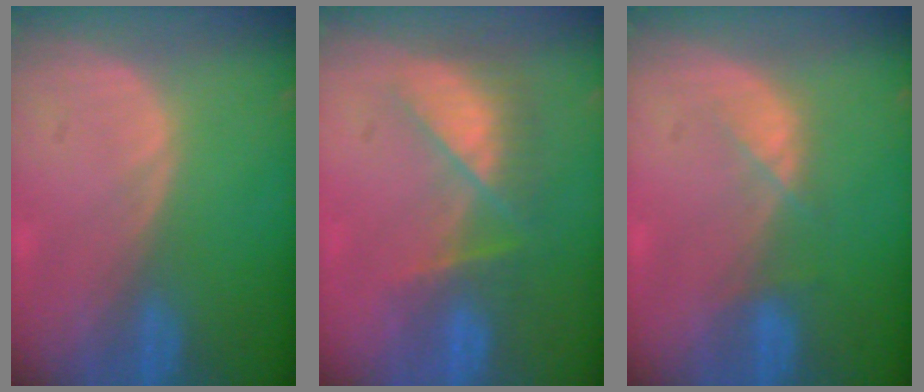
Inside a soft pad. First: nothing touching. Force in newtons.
{"total": 8.1, "press": 7.1, "slide": 4.0}
{"total": 2.4, "press": 2.3, "slide": 0.5}